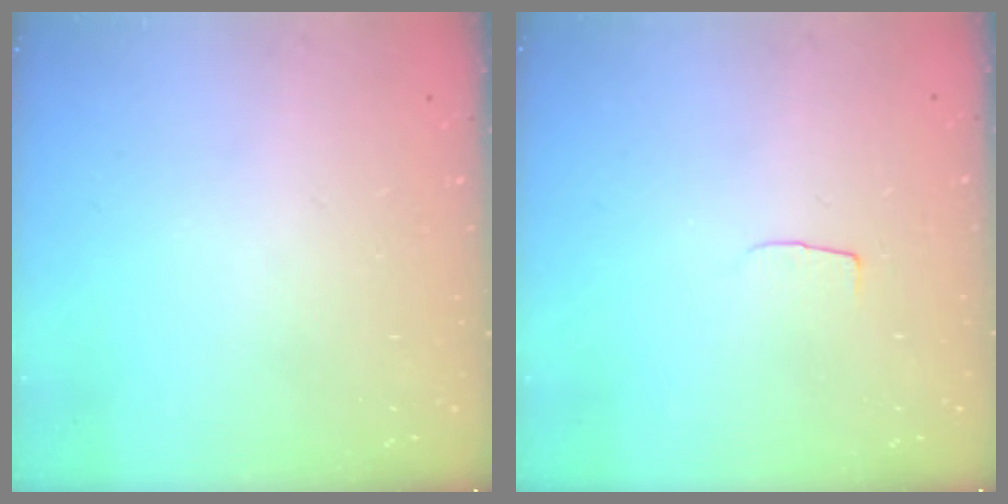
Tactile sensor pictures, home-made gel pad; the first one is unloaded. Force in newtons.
{"total": 3.7, "press": 3.7, "slide": 0.3}